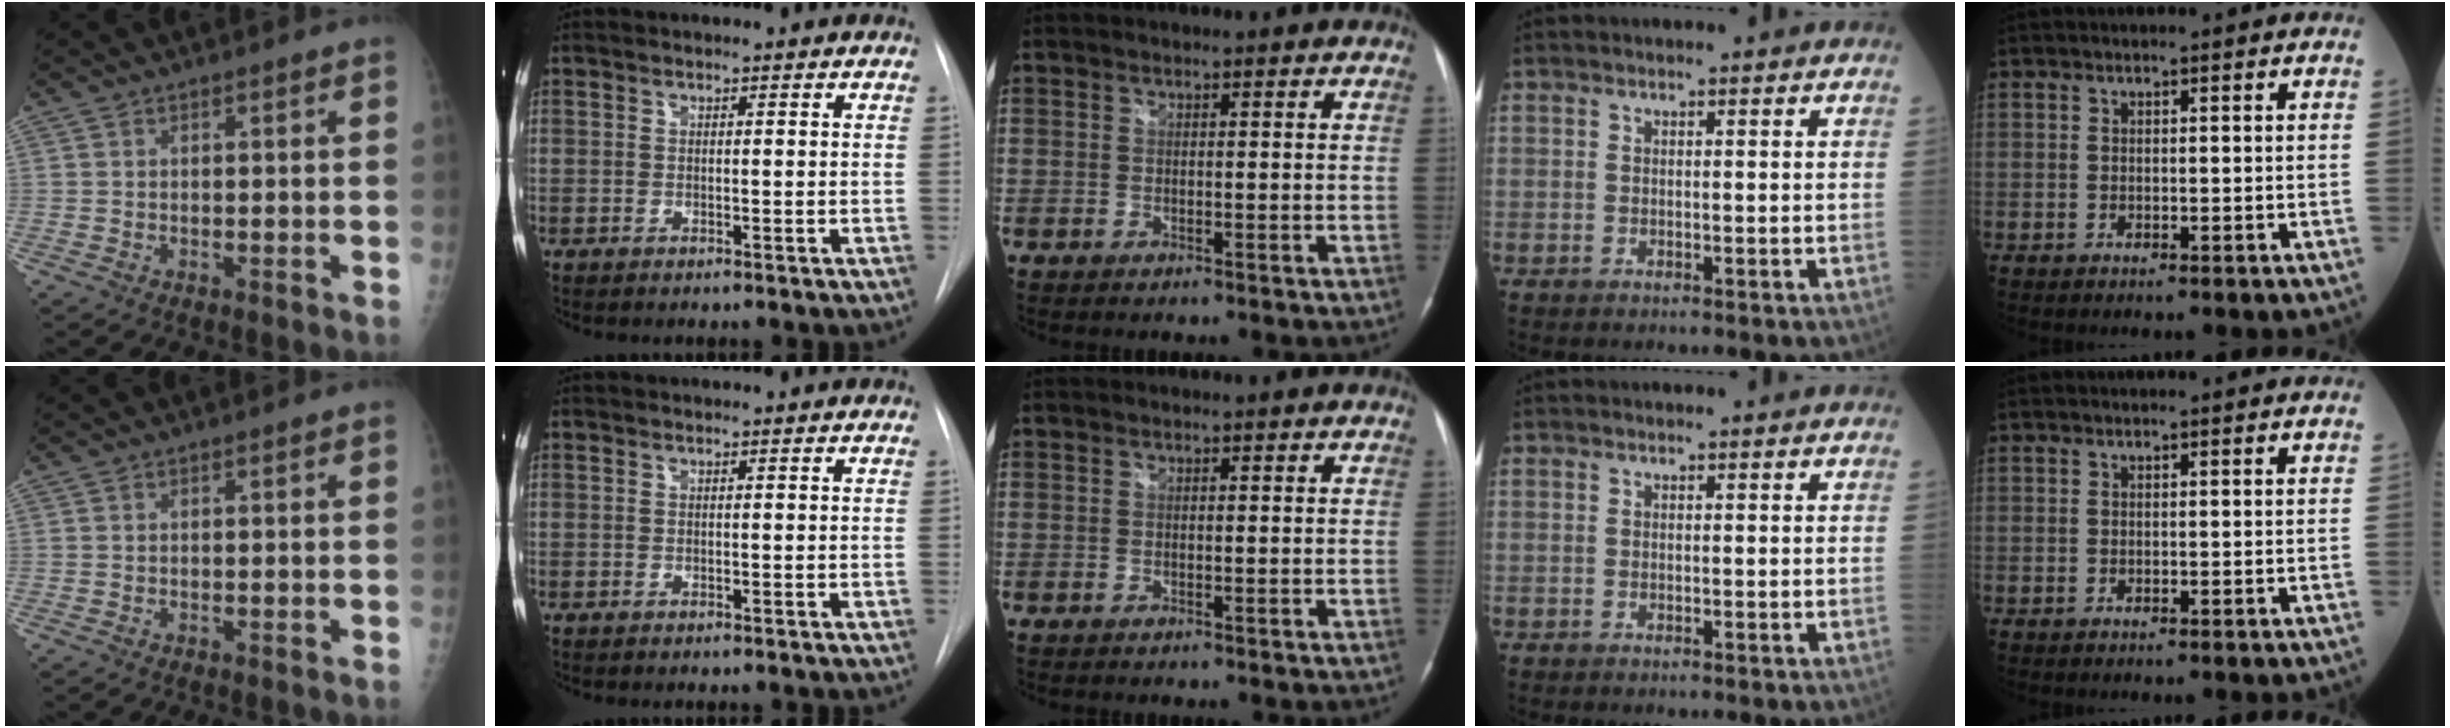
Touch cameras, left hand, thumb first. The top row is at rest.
{}